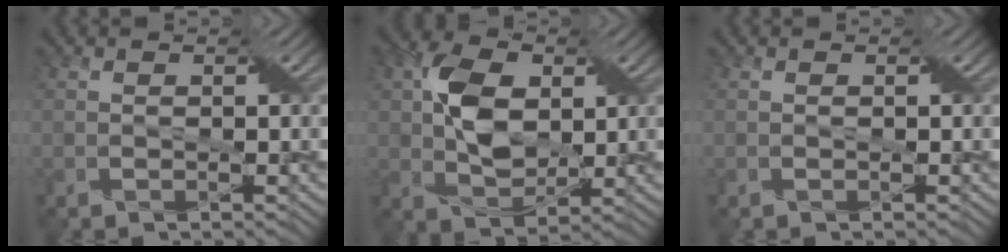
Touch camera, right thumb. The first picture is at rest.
{"total": 8.0, "force": [1.7, 5.2, 5.8], "torque": [-0.119, 0.008, 0.034]}
{"total": 0.0}